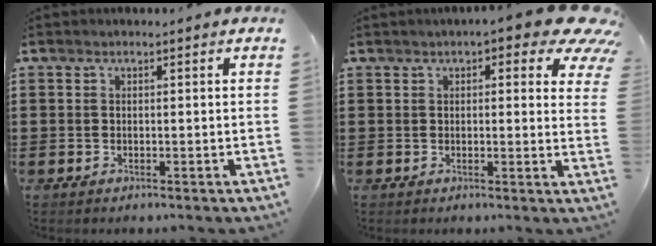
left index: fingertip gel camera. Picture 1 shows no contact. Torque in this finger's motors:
{"motor_torque": [2.14, 0.00, 1.06, 0.21]}